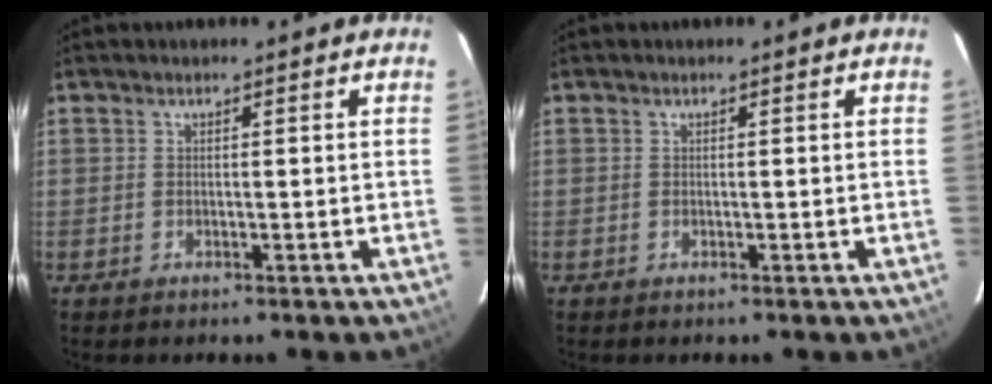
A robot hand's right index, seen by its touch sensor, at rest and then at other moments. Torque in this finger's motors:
{"motor_torque": [0.00, 0.00, 0.01, 0.00]}